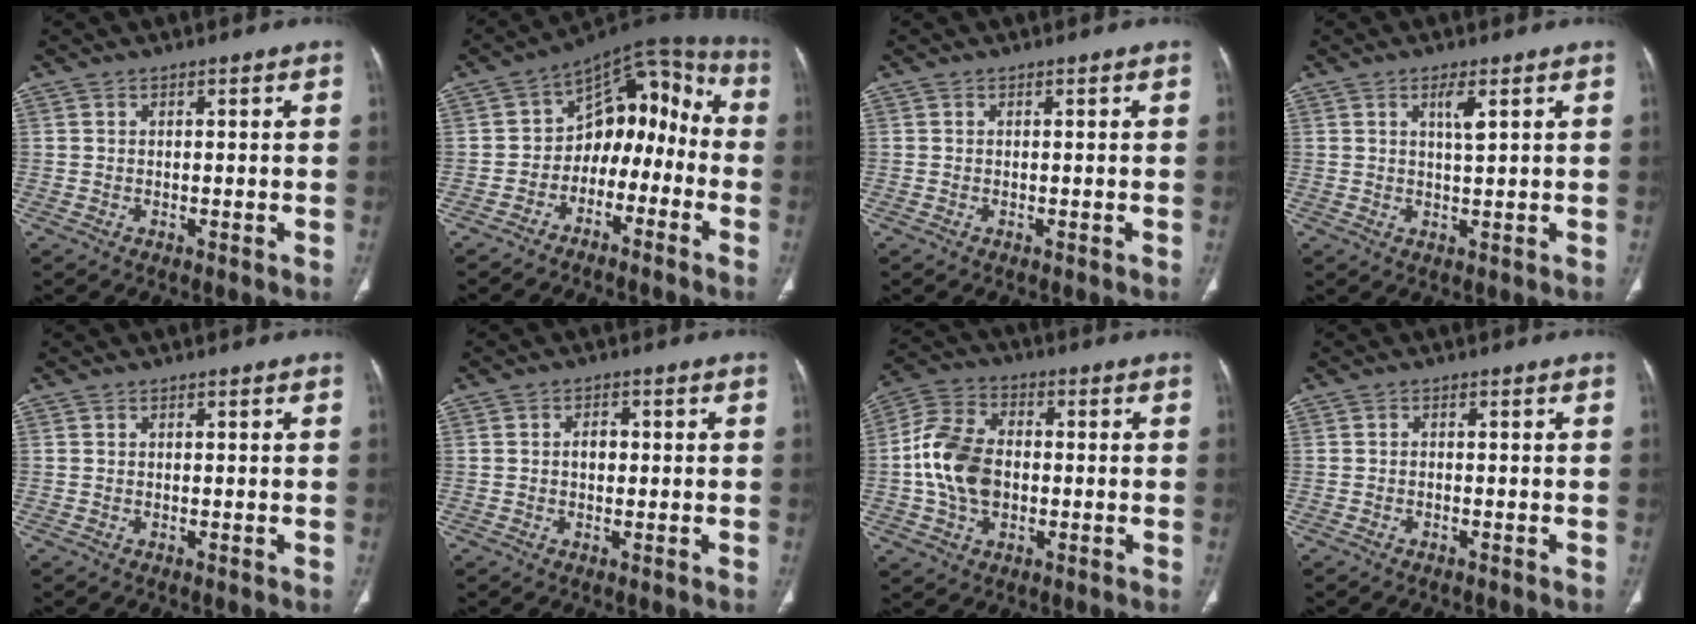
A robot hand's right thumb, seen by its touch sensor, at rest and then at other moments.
{"total": 13.8, "force": [-4.4, 9.5, 9.0], "torque": [-0.077, 0.087, -0.079]}
{"total": 0.0}
{"total": 3.1, "force": [1.3, 0.7, 2.8], "torque": [-0.052, -0.007, 0.024]}
{"total": 0.0}
{"total": 2.6, "force": [0.0, 2.0, 1.8], "torque": [-0.022, 0.008, -0.001]}
{"total": 12.8, "force": [-0.9, 8.8, 9.2], "torque": [-0.171, 0.021, -0.021]}
{"total": 0.7, "force": [-0.5, 0.3, 0.4], "torque": [-0.011, 0.005, -0.008]}